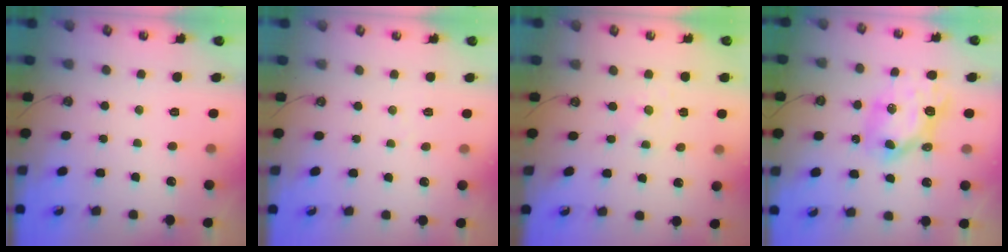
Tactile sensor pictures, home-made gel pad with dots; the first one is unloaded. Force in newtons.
{"total": 3.4, "press": 3.4, "slide": 0.3}
{"total": 0.0}
{"total": 10.4, "press": 10.4, "slide": 0.8}